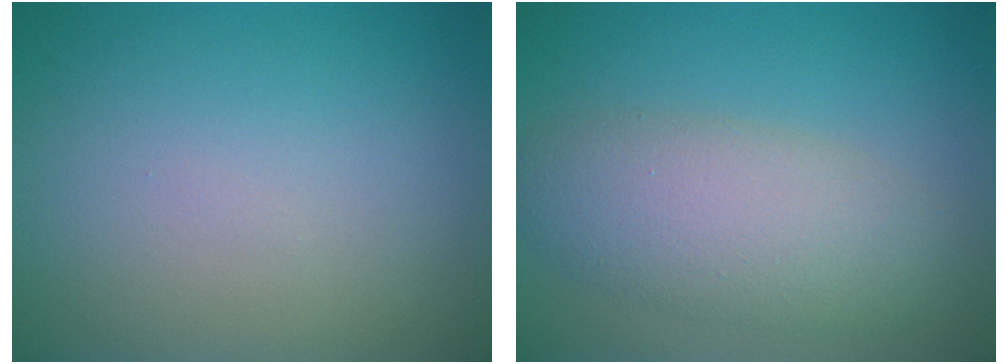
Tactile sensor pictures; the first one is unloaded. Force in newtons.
{"total": 5.6, "press": 5.6, "slide": 0.4}